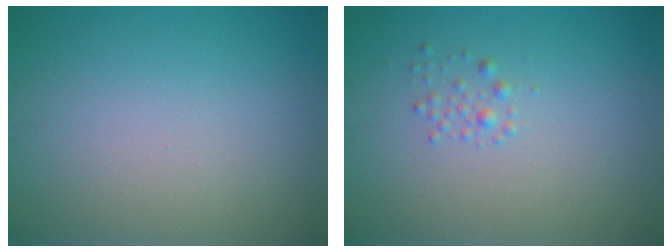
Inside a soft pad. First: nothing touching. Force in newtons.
{"total": 0.9, "press": 0.9, "slide": 0.1}